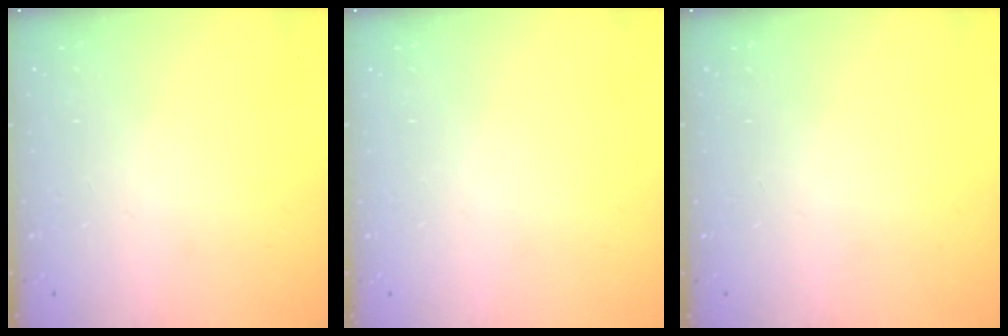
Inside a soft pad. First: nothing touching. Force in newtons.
{"total": 0.0}
{"total": 0.0}